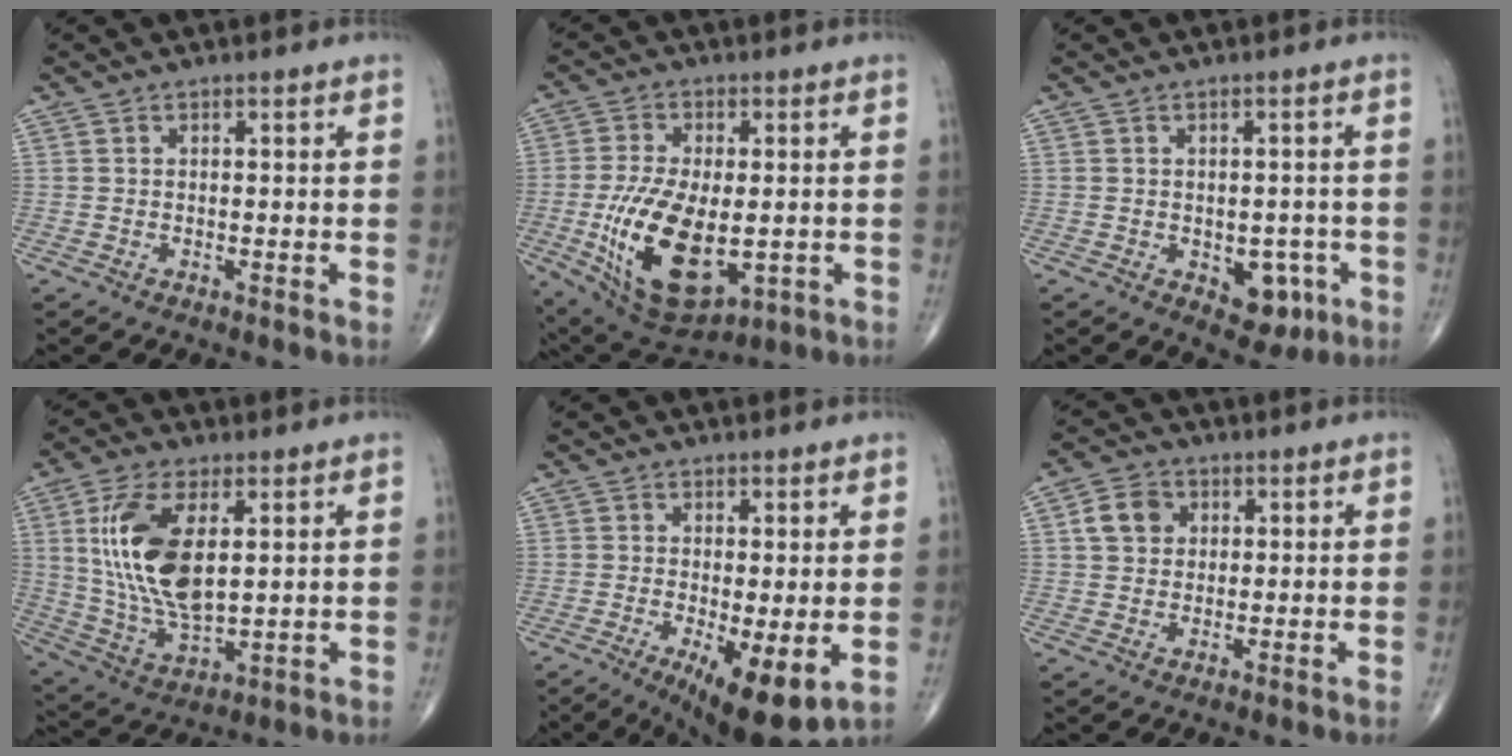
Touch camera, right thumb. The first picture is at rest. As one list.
[{"total": 17.9, "force": [-3.3, 9.2, 15.0], "torque": [-0.281, -0.014, -0.033]}, {"total": 6.4, "force": [-2.2, 4.1, 4.4], "torque": [-0.022, 0.007, -0.019]}, {"total": 16.3, "force": [3.8, 7.6, 13.9], "torque": [-0.275, -0.020, 0.083]}, {"total": 9.9, "force": [-2.4, 3.0, 9.1], "torque": [-0.144, -0.025, -0.030]}, {"total": 5.6, "force": [1.5, 4.6, 2.8], "torque": [-0.036, 0.003, 0.022]}]